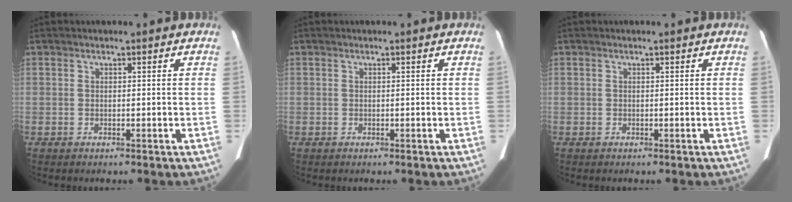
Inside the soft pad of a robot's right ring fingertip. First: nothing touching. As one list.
[{"total": 0.0}, {"total": 0.0}]